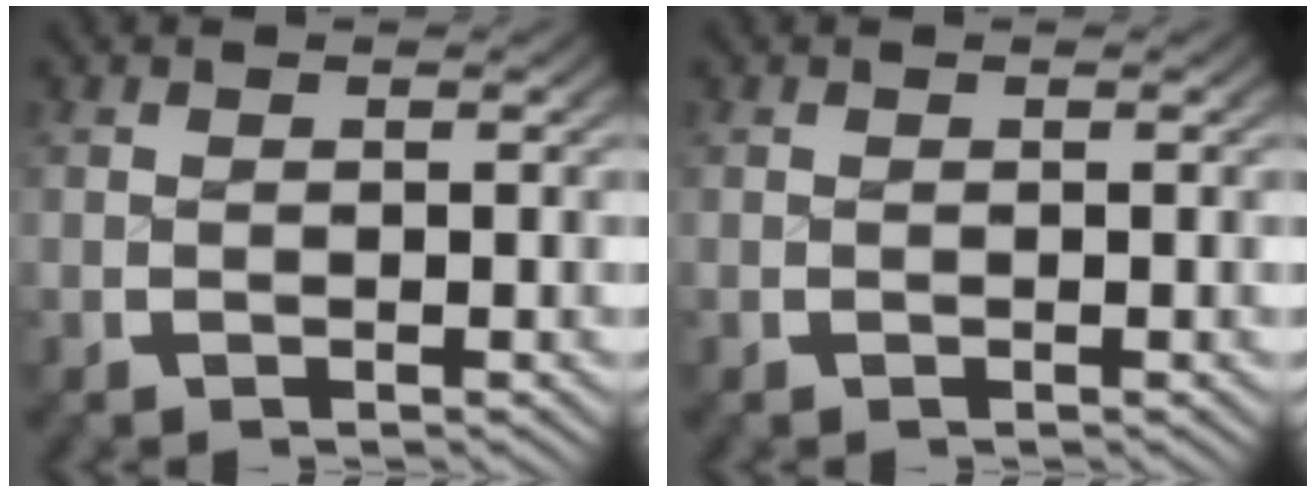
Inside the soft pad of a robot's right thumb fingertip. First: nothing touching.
{"total": 0.0}